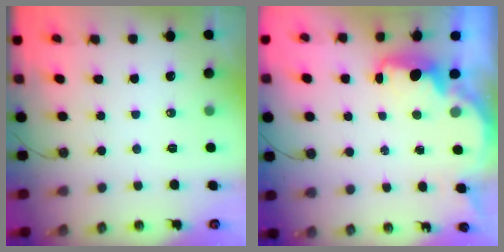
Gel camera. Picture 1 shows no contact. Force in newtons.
{"total": 2.3, "press": 2.3, "slide": 0.4}